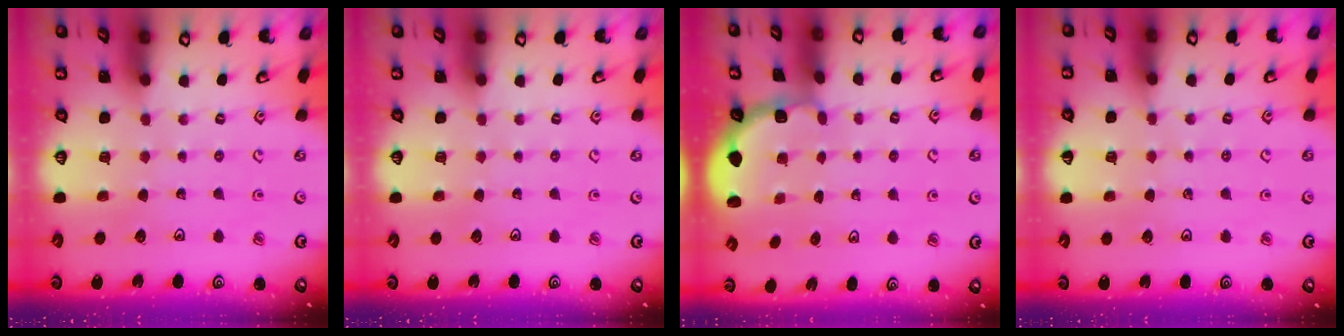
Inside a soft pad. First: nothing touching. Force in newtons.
{"total": 0.0}
{"total": 1.8, "press": 1.6, "slide": 0.8}
{"total": 2.5, "press": 2.5, "slide": 0.5}